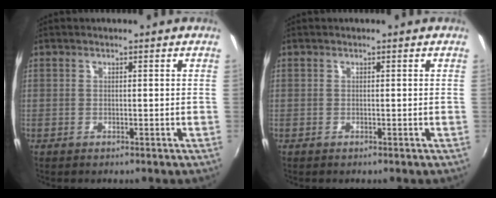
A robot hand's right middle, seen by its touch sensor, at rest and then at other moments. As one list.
[{"total": 0.0}]